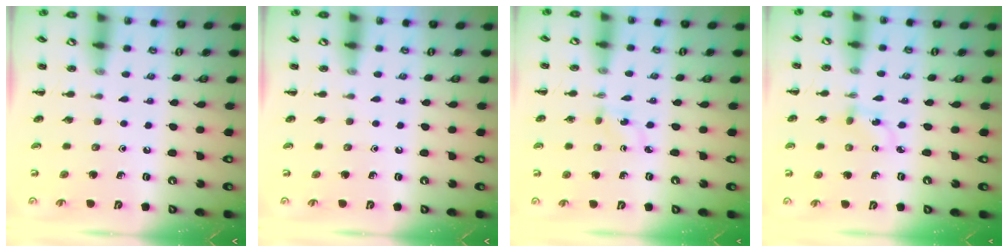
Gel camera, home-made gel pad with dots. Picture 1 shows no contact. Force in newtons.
{"total": 0.0}
{"total": 2.5, "press": 2.4, "slide": 0.8}
{"total": 2.1, "press": 1.9, "slide": 1.0}